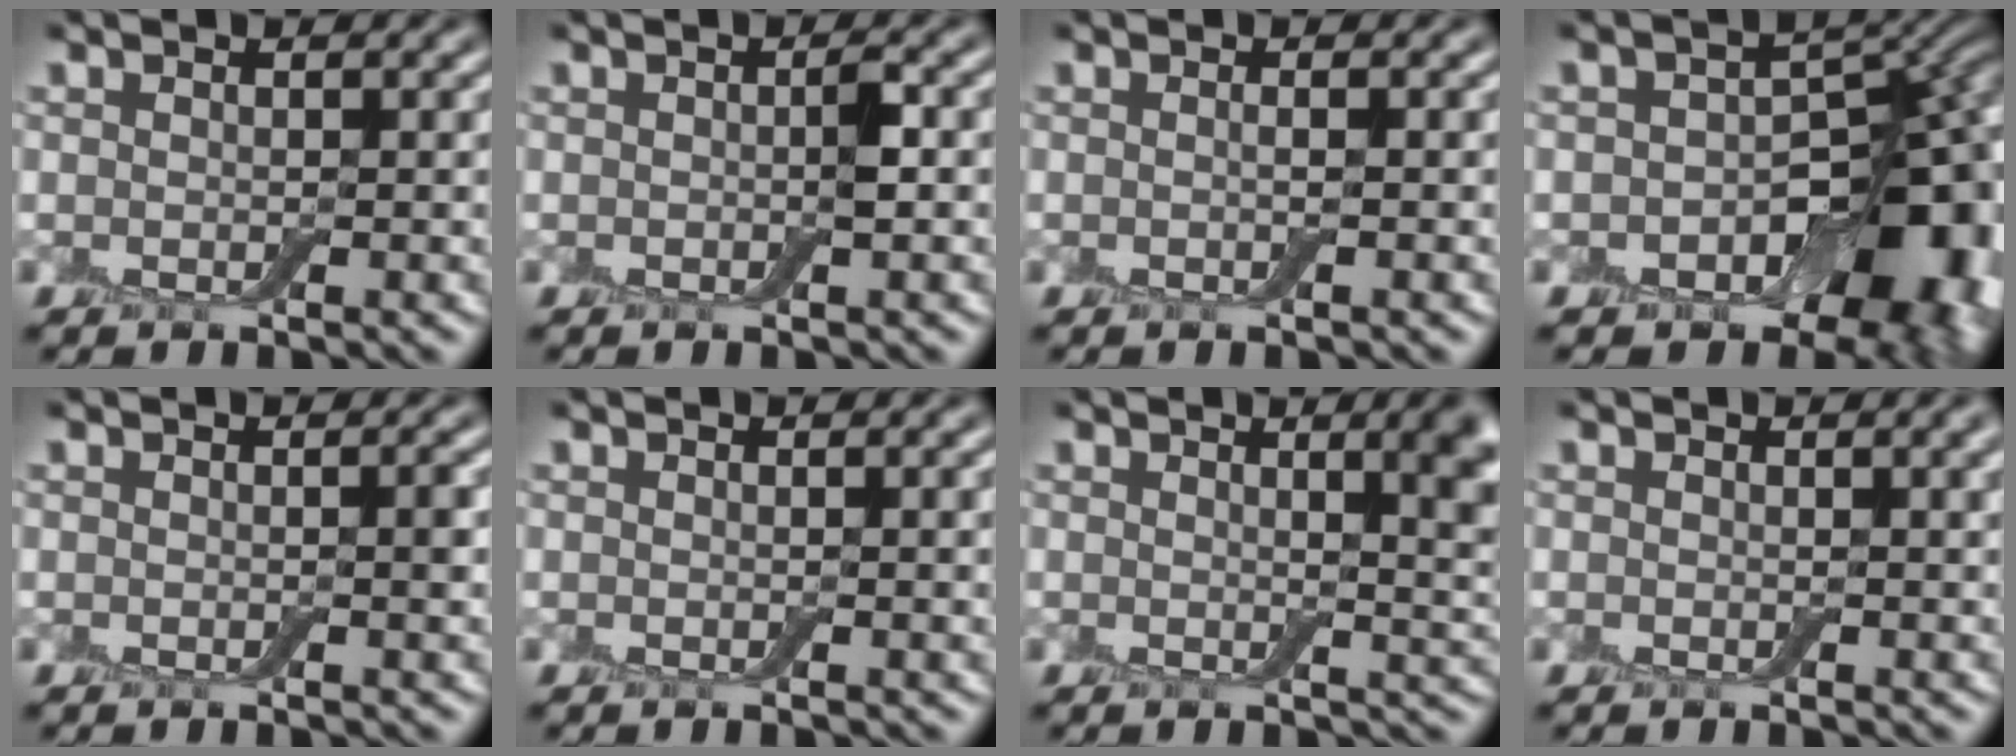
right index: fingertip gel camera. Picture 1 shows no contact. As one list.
[{"total": 1.3, "force": [-0.2, 0.2, 1.3], "torque": [-0.025, 0.003, -0.004]}, {"total": 0.5, "force": [-0.2, -0.4, 0.3], "torque": [-0.009, 0.001, -0.006]}, {"total": 14.2, "force": [-5.2, 9.7, 9.0], "torque": [-0.078, -0.018, -0.064]}, {"total": 1.0, "force": [-0.2, 0.1, 1.0], "torque": [-0.013, -0.001, -0.002]}, {"total": 0.7, "force": [0.1, 0.0, 0.7], "torque": [-0.011, 0.001, 0.002]}, {"total": 5.6, "force": [1.8, 1.7, 5.1], "torque": [-0.040, 0.004, 0.026]}, {"total": 1.6, "force": [0.5, 0.4, 1.5], "torque": [-0.026, 0.002, 0.008]}]